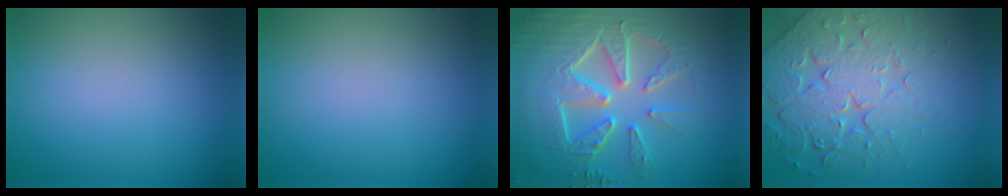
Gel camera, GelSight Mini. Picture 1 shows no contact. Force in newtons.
{"total": 0.0}
{"total": 9.2, "press": 6.6, "slide": 6.4}
{"total": 7.5, "press": 5.9, "slide": 4.7}